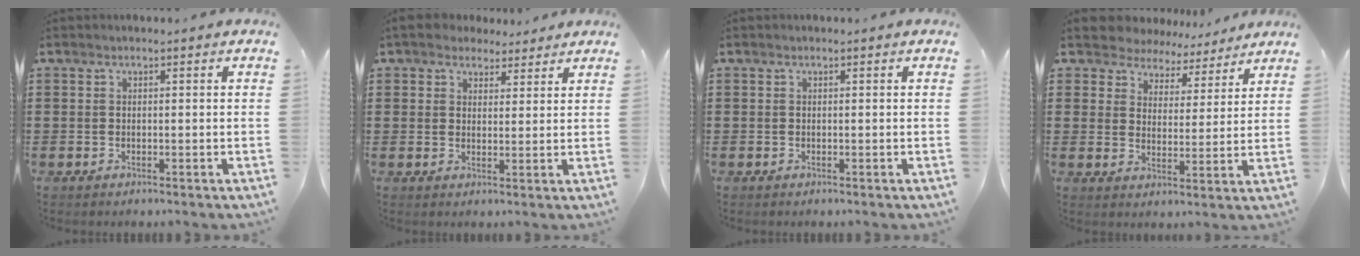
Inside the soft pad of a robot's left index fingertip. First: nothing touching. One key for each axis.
{"total": 4.2, "fx": 3.6, "fy": 1.9, "fz": 0.9, "tx": -0.030, "ty": 0.002, "tz": 0.069}
{"total": 0.0}
{"total": 5.7, "fx": 5.4, "fy": 1.6, "fz": -0.1, "tx": -0.031, "ty": -0.032, "tz": 0.096}